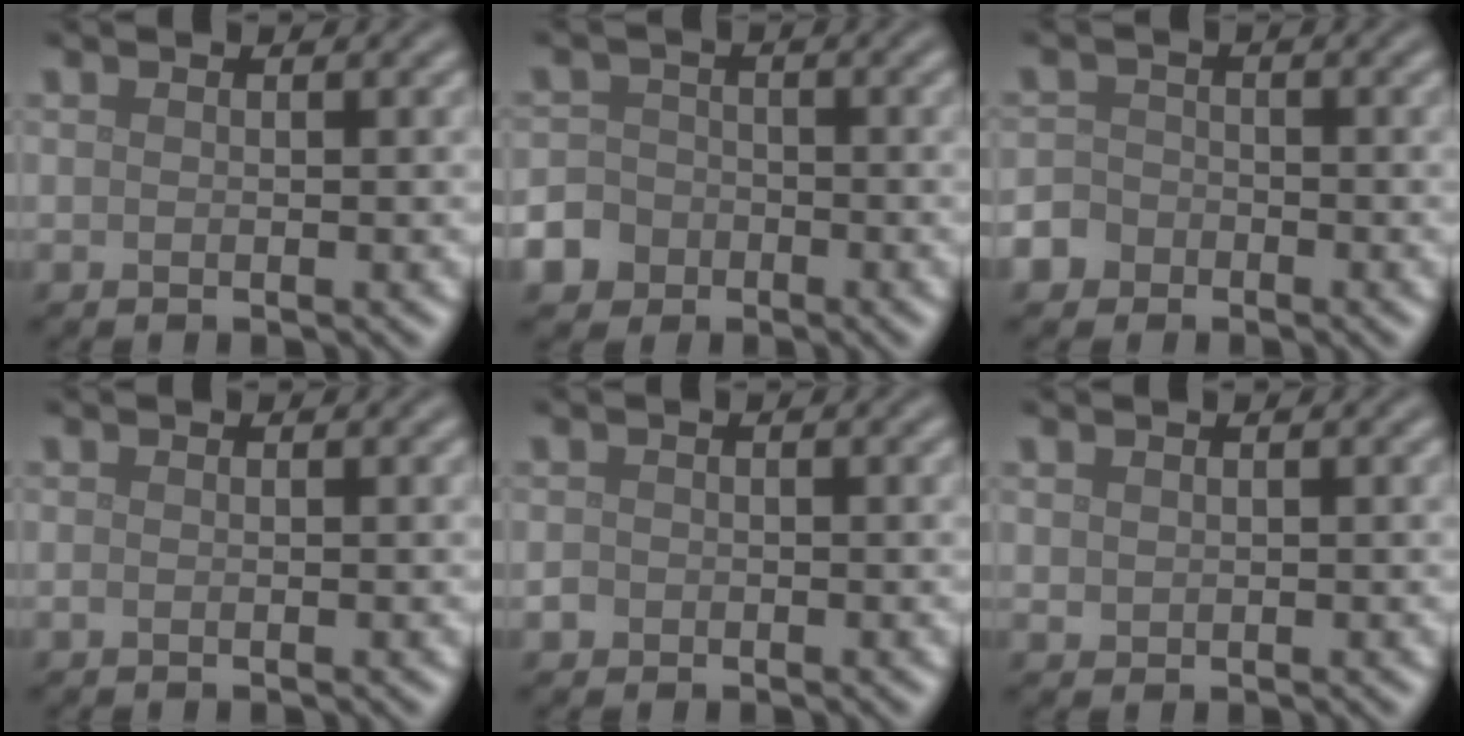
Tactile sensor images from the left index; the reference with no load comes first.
{"total": 6.1, "force": [-3.4, 4.9, 1.2], "torque": [-0.020, -0.015, -0.074]}
{"total": 3.8, "force": [-2.4, 2.9, 0.6], "torque": [0.004, -0.007, -0.050]}
{"total": 0.0}
{"total": 0.9, "force": [-0.4, 0.8, 0.1], "torque": [0.002, -0.002, -0.009]}
{"total": 0.7, "force": [0.4, 0.6, 0.1], "torque": [-0.002, -0.001, 0.010]}